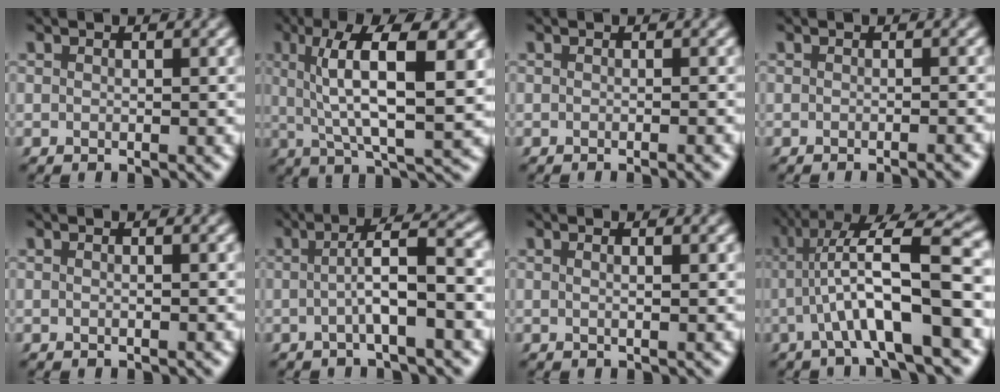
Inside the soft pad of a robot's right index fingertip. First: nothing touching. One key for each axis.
{"total": 8.4, "fx": 2.6, "fy": 2.2, "fz": 7.7, "tx": -0.122, "ty": 0.008, "tz": 0.039}
{"total": 0.9, "fx": -0.6, "fy": -0.2, "fz": 0.7, "tx": -0.004, "ty": 0.006, "tz": -0.013}
{"total": 1.2, "fx": -1.0, "fy": -0.1, "fz": 0.7, "tx": -0.005, "ty": 0.007, "tz": -0.019}
{"total": 0.0}
{"total": 4.5, "fx": -0.7, "fy": 0.6, "fz": 4.5, "tx": -0.065, "ty": 0.011, "tz": -0.014}
{"total": 0.8, "fx": 0.1, "fy": -0.3, "fz": 0.8, "tx": -0.011, "ty": 0.001, "tz": 0.002}
{"total": 10.1, "fx": 0.8, "fy": 3.3, "fz": 9.5, "tx": -0.142, "ty": 0.021, "tz": 0.008}